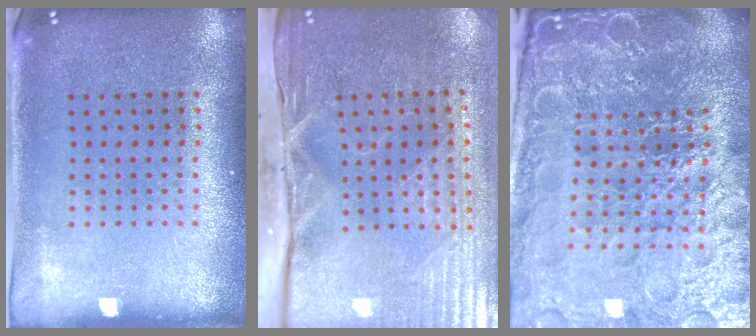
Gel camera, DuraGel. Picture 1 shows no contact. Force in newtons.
{"total": 4.7, "press": 4.0, "slide": 2.5}
{"total": 6.8, "press": 6.0, "slide": 3.3}